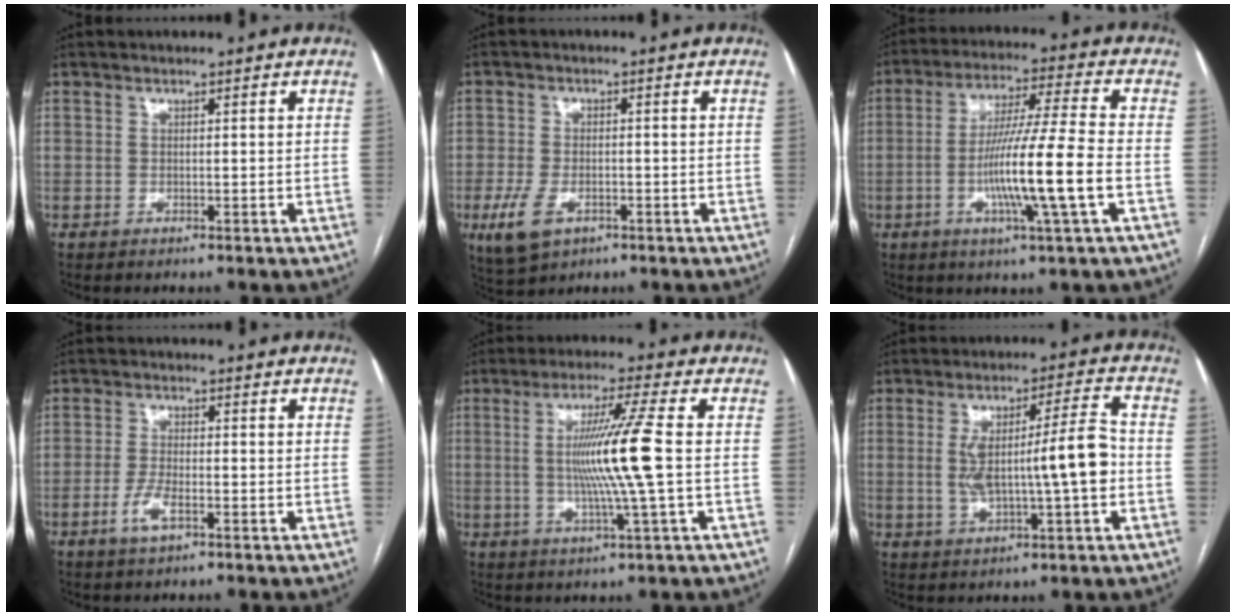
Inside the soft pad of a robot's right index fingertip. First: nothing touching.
{"total": 6.2, "force": [-2.7, 3.7, 4.2], "torque": [-0.092, -0.004, -0.038]}
{"total": 13.7, "force": [-3.3, -1.2, 13.2], "torque": [-0.247, -0.009, -0.065]}
{"total": 4.0, "force": [-1.9, 1.1, 3.3], "torque": [-0.072, -0.001, -0.035]}
{"total": 10.7, "force": [0.1, -1.7, 10.5], "torque": [-0.203, -0.006, 0.005]}
{"total": 11.3, "force": [-0.9, 1.0, 11.2], "torque": [-0.195, 0.018, -0.011]}